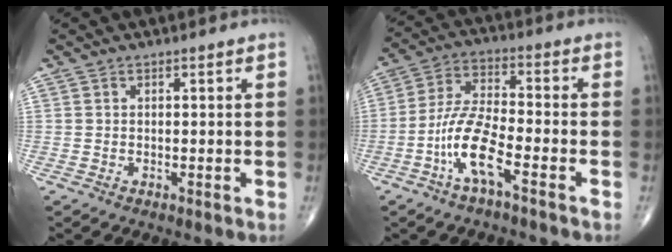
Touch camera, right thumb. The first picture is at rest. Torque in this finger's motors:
{"motor_torque": [0.28, 0.53, 0.53, 0.08, 0.22]}